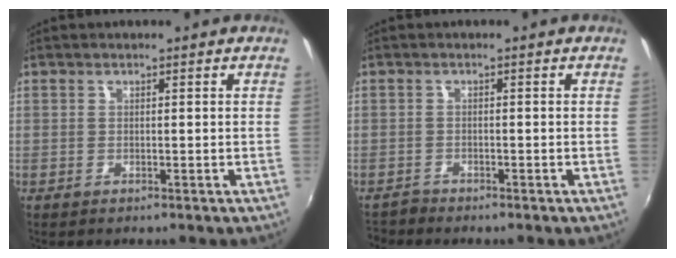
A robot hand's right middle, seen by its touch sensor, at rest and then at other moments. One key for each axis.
{"total": 1.7, "fx": -1.7, "fy": 0.5, "fz": -0.2, "tx": -0.002, "ty": -0.001, "tz": -0.035}